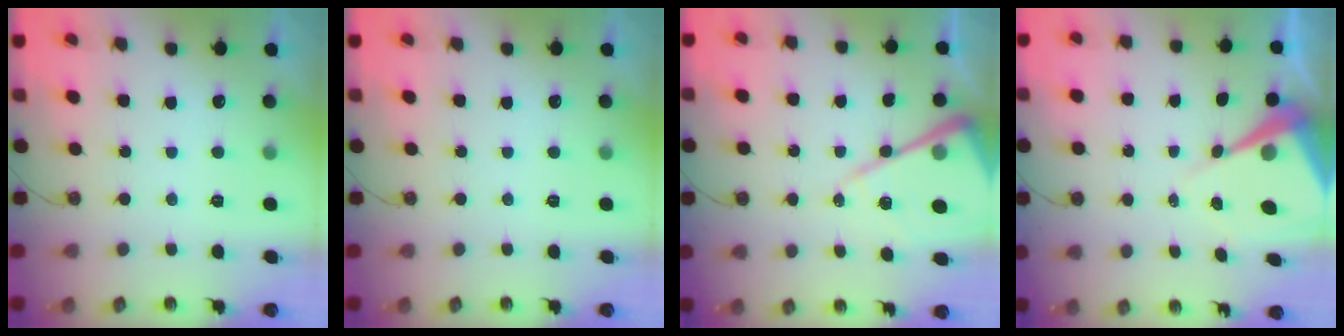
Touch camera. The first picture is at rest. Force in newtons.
{"total": 0.0}
{"total": 15.5, "press": 15.4, "slide": 1.5}
{"total": 10.9, "press": 10.8, "slide": 1.2}